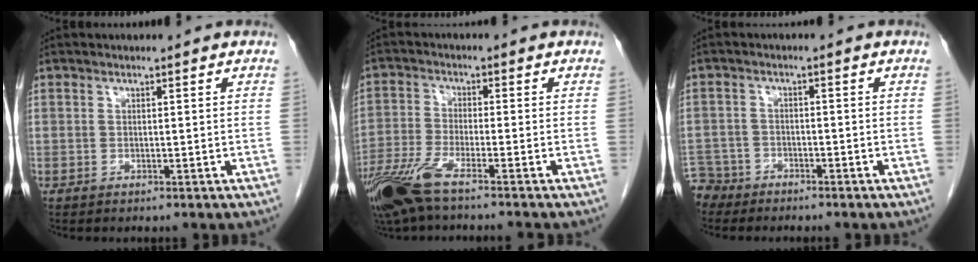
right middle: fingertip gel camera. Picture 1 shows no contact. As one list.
[{"total": 9.1, "force": [-6.7, 0.5, 6.1], "torque": [-0.125, -0.025, -0.129]}, {"total": 5.0, "force": [-4.3, 2.4, -0.6], "torque": [0.019, -0.001, -0.085]}]